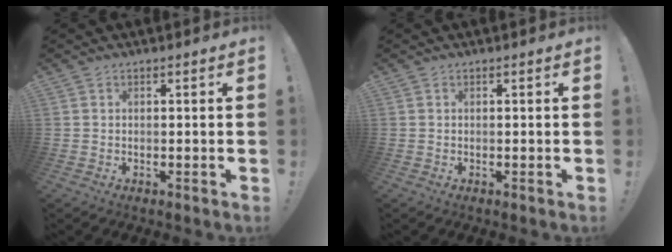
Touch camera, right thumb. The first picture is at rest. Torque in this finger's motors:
{"motor_torque": [-0.10, 0.04, -0.05, 0.09, 0.02]}